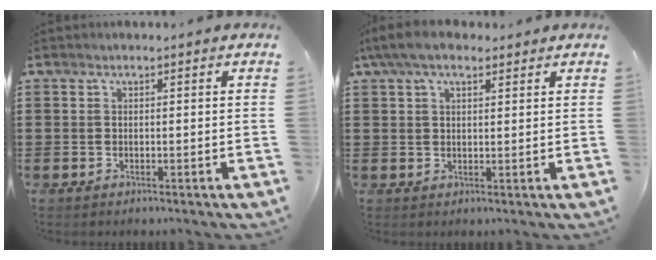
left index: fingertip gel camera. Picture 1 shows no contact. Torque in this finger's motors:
{"motor_torque": [0.89, 0.68, 0.48, 0.07]}